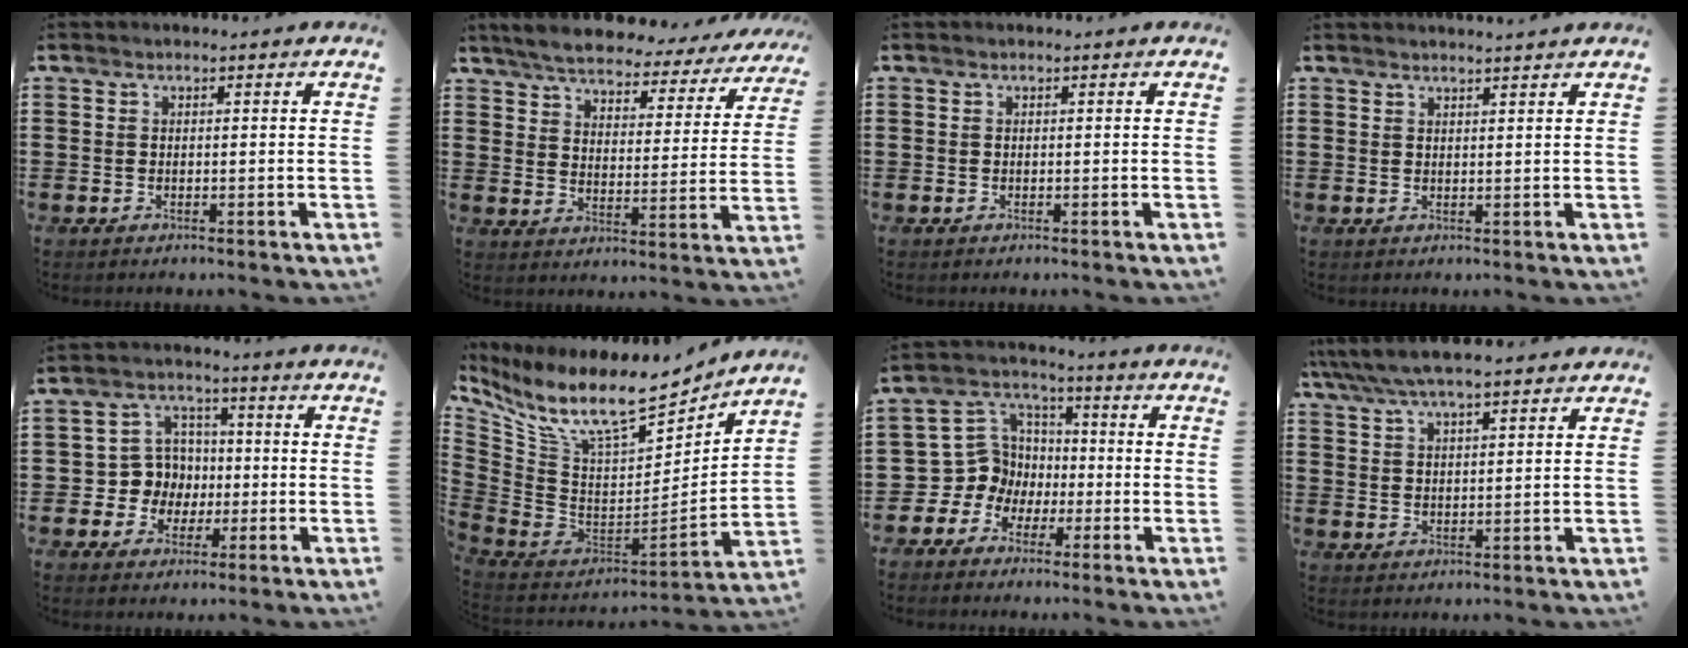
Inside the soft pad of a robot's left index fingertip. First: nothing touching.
{"total": 5.3, "force": [5.1, 0.6, 1.1], "torque": [-0.050, -0.034, 0.086]}
{"total": 0.0}
{"total": 1.6, "force": [1.5, -0.4, 0.3], "torque": [-0.007, -0.001, 0.030]}
{"total": 6.4, "force": [-0.4, 6.2, 1.5], "torque": [-0.052, 0.018, -0.005]}
{"total": 11.3, "force": [7.8, 3.1, 7.5], "torque": [-0.169, -0.064, 0.133]}
{"total": 8.0, "force": [-1.4, 7.7, 1.7], "torque": [-0.086, -0.001, -0.030]}
{"total": 5.8, "force": [5.3, 0.8, 2.1], "torque": [-0.059, -0.020, 0.094]}